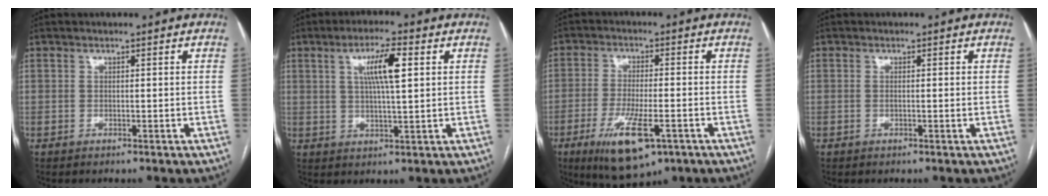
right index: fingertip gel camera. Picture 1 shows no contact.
{"total": 7.3, "force": [2.4, 0.8, 6.9], "torque": [-0.126, 0.007, 0.042]}
{"total": 10.9, "force": [-5.1, 2.9, 9.1], "torque": [-0.167, -0.023, -0.076]}
{"total": 0.8, "force": [0.0, 0.1, 0.8], "torque": [-0.019, -0.002, 0.002]}